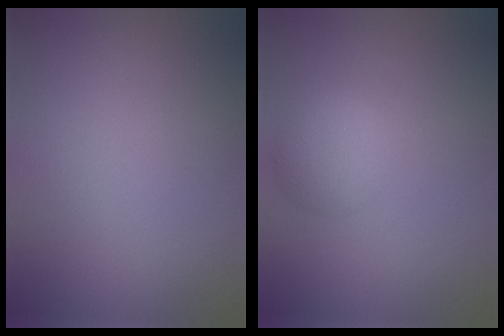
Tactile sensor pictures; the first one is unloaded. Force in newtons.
{"total": 2.6, "press": 2.6, "slide": 0.1}